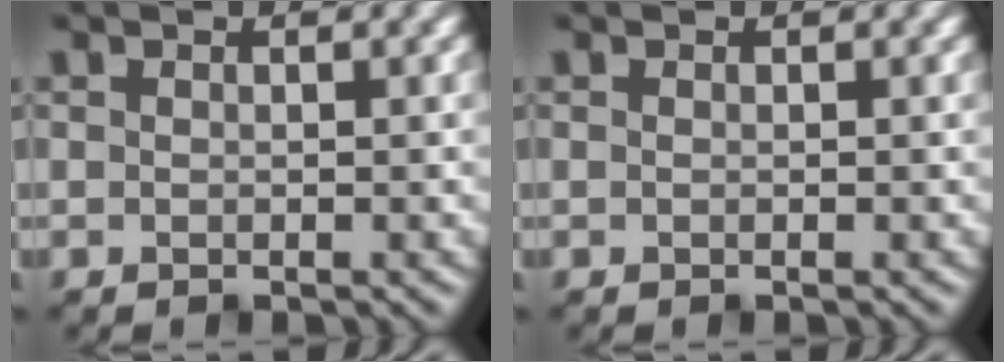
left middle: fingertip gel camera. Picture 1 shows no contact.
{"total": 0.0}